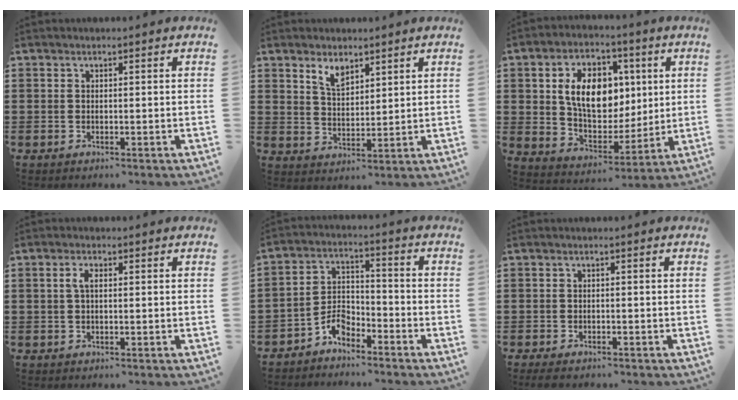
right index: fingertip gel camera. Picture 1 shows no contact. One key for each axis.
{"total": 3.8, "fx": 2.9, "fy": 1.6, "fz": 1.8, "tx": -0.044, "ty": 0.002, "tz": 0.054}
{"total": 11.4, "fx": 2.5, "fy": 7.9, "fz": 7.9, "tx": -0.149, "ty": 0.013, "tz": 0.041}
{"total": 2.1, "fx": 0.2, "fy": 0.8, "fz": 1.9, "tx": -0.046, "ty": 0.002, "tz": -0.001}
{"total": 4.7, "fx": -3.8, "fy": 2.1, "fz": 1.7, "tx": -0.040, "ty": 0.008, "tz": -0.075}
{"total": 1.3, "fx": -1.2, "fy": 0.3, "fz": 0.4, "tx": -0.017, "ty": -0.004, "tz": -0.026}